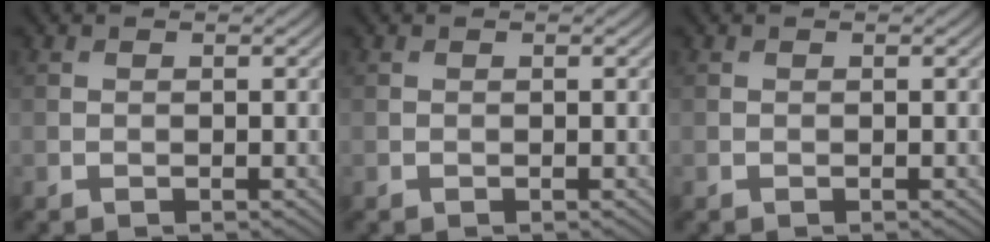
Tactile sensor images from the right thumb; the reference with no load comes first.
{"total": 0.0}
{"total": 0.0}